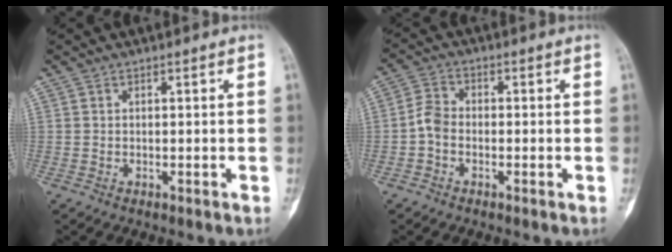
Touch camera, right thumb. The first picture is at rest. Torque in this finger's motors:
{"motor_torque": [0.13, -0.02, 0.15, -0.15, 0.11]}